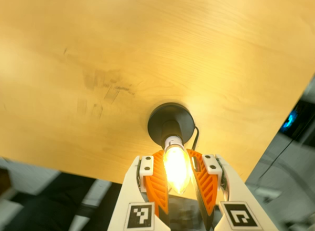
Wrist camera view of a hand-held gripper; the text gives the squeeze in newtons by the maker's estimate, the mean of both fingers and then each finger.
{"total": 13.5, "left": 12.9, "right": 14.1}